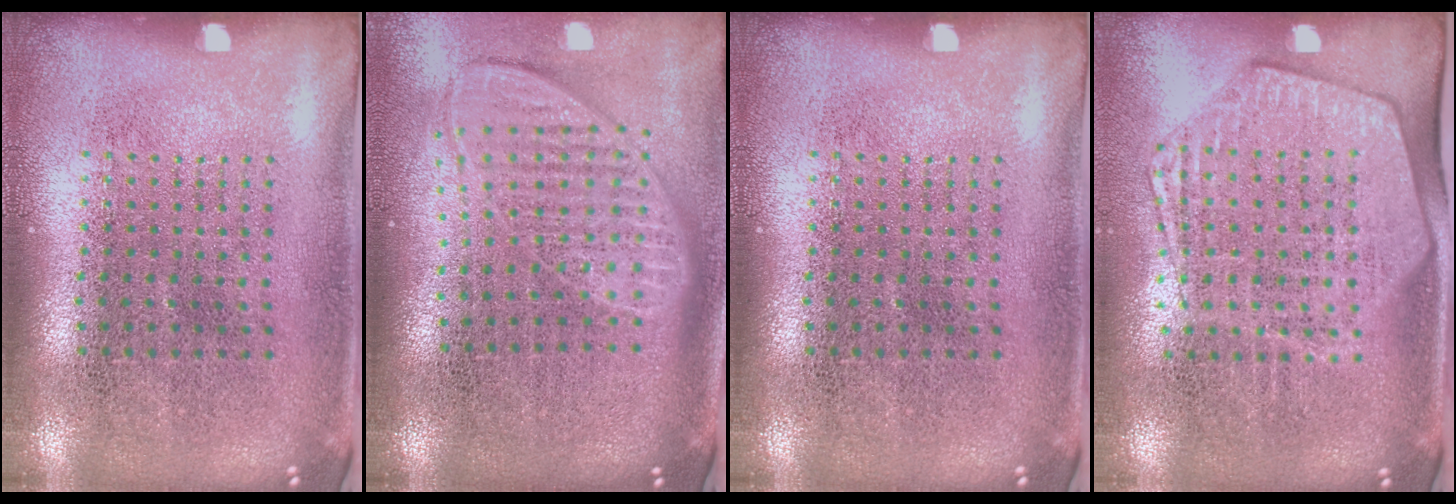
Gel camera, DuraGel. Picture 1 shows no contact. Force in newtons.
{"total": 1.9, "press": 1.5, "slide": 1.2}
{"total": 0.0}
{"total": 1.9, "press": 1.7, "slide": 0.9}